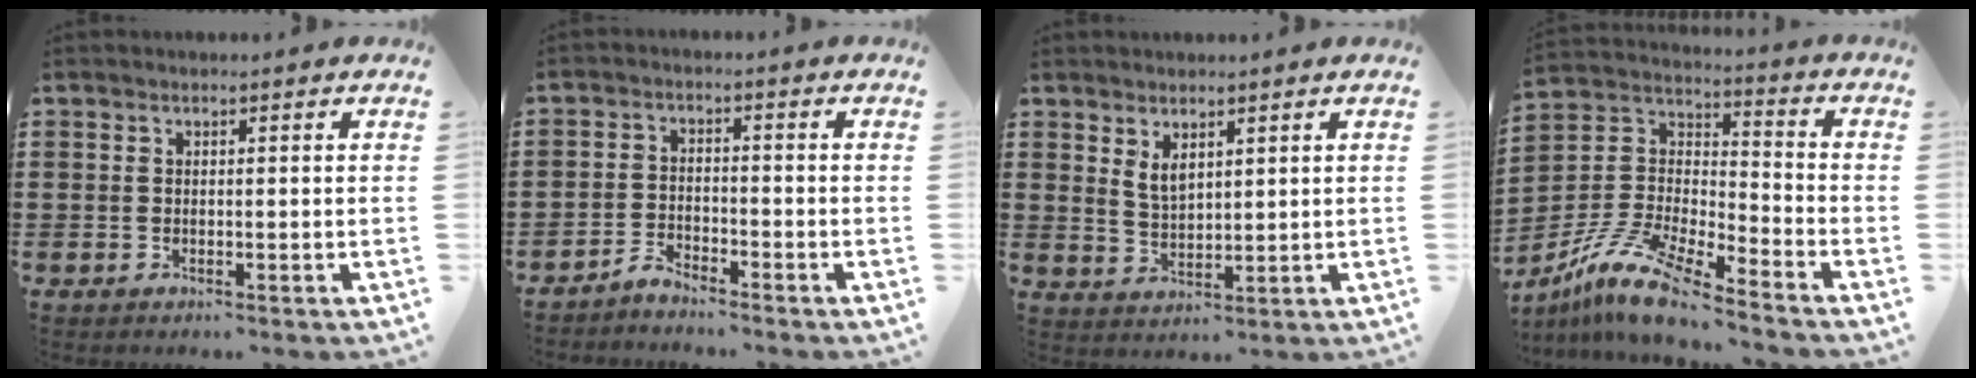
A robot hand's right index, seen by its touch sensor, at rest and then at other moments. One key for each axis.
{"total": 2.7, "fx": -2.7, "fy": 0.0, "fz": 0.0, "tx": -0.007, "ty": 0.003, "tz": -0.057}
{"total": 3.2, "fx": 2.0, "fy": 1.5, "fz": 2.0, "tx": -0.043, "ty": 0.004, "tz": 0.037}
{"total": 11.9, "fx": -10.1, "fy": 1.7, "fz": 6.0, "tx": -0.147, "ty": 0.012, "tz": -0.210}